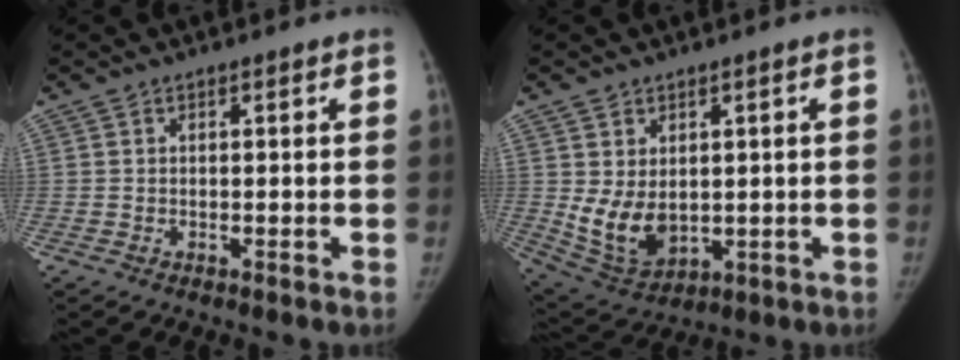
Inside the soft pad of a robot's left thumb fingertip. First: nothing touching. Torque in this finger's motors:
{"motor_torque": [1.23, 1.28, 0.97, -0.65, 0.31]}